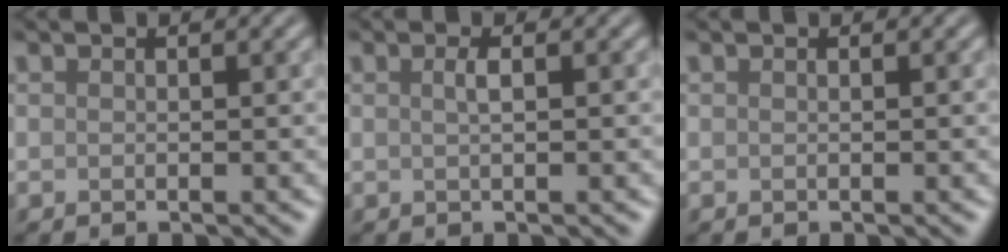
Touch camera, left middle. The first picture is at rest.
{"total": 1.2, "force": [0.3, 0.3, 1.1], "torque": [-0.019, 0.005, 0.003]}
{"total": 0.0}